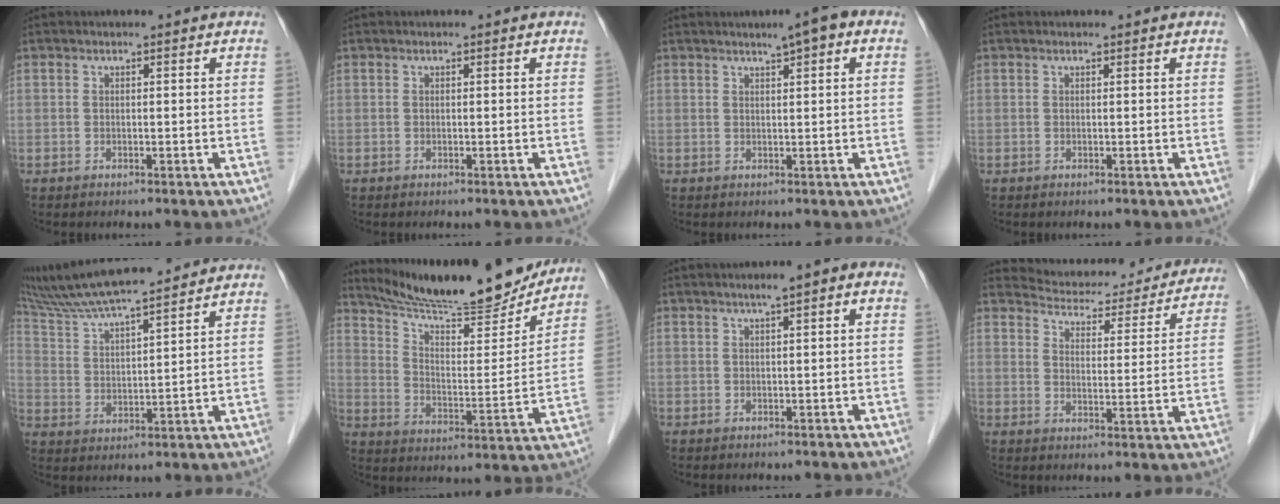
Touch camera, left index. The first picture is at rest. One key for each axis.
{"total": 0.0}
{"total": 3.6, "fx": 1.9, "fy": 0.5, "fz": 3.1, "tx": -0.045, "ty": 0.013, "tz": 0.025}
{"total": 0.0}
{"total": 15.7, "fx": 13.8, "fy": 0.9, "fz": 7.3, "tx": -0.137, "ty": 0.025, "tz": 0.238}
{"total": 21.0, "fx": 19.2, "fy": 2.1, "fz": 8.4, "tx": -0.138, "ty": -0.028, "tz": 0.284}
{"total": 3.2, "fx": 1.2, "fy": 0.6, "fz": 2.9, "tx": -0.040, "ty": 0.014, "tz": 0.013}
{"total": 17.9, "fx": 17.1, "fy": 4.2, "fz": 3.3, "tx": -0.032, "ty": -0.015, "tz": 0.208}